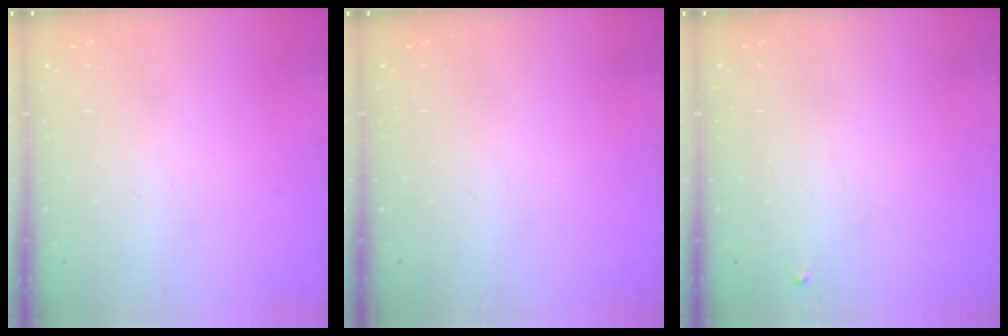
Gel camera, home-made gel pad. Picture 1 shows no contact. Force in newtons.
{"total": 0.0}
{"total": 2.3, "press": 2.3, "slide": 0.2}